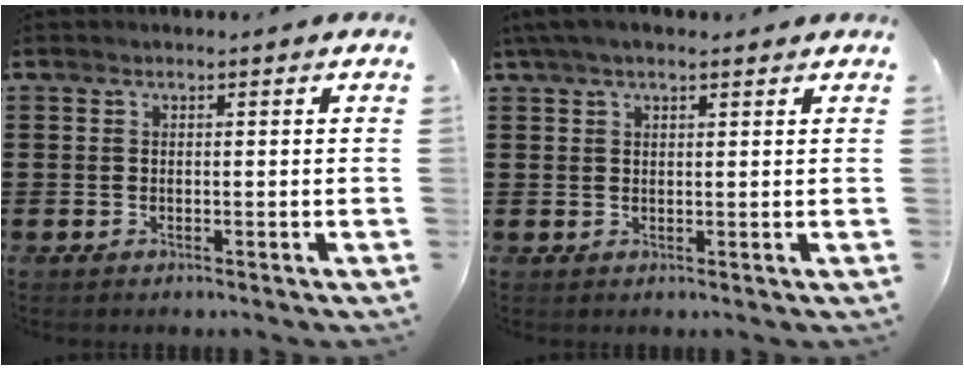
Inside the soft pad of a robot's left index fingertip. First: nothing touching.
{"total": 2.9, "force": [1.9, 0.9, 1.9], "torque": [-0.042, 0.007, 0.036]}